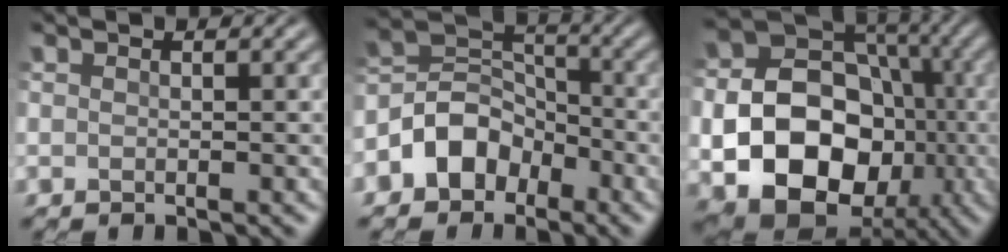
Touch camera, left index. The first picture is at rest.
{"total": 5.0, "force": [-3.2, 3.4, 1.7], "torque": [-0.020, 0.006, -0.062]}
{"total": 15.3, "force": [-3.8, 12.1, 8.6], "torque": [-0.132, -0.032, -0.073]}